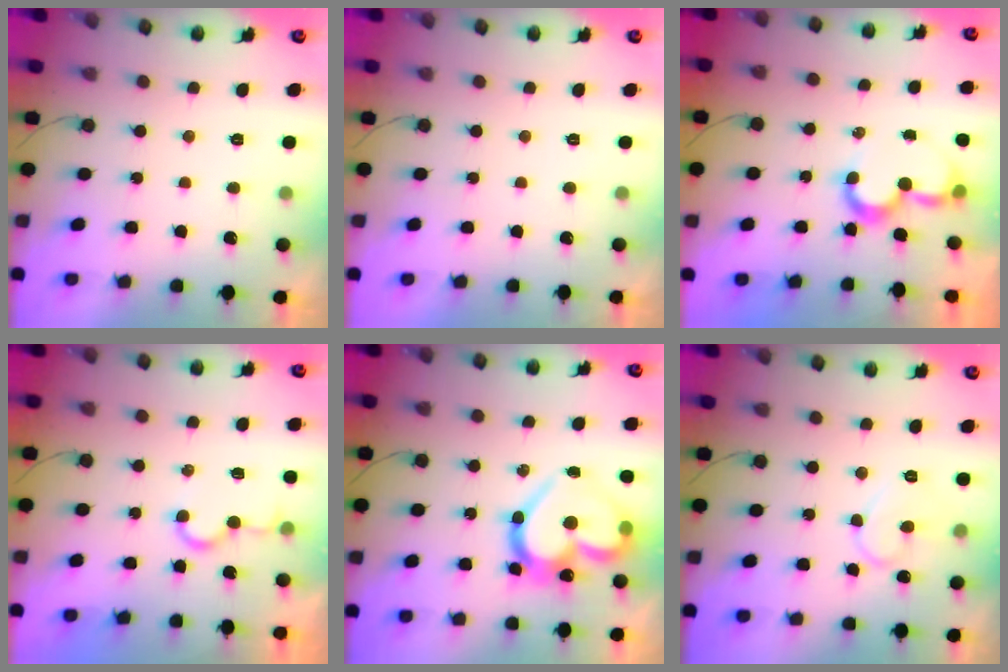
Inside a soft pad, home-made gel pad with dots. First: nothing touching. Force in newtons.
{"total": 1.8, "press": 1.8, "slide": 0.1}
{"total": 7.7, "press": 7.7, "slide": 0.7}
{"total": 5.4, "press": 5.4, "slide": 0.4}
{"total": 20.6, "press": 20.6, "slide": 1.8}
{"total": 9.5, "press": 9.4, "slide": 0.7}